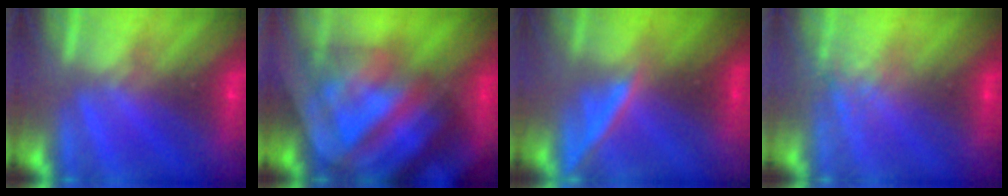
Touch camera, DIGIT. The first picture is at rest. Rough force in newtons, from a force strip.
{"total": 7.6}
{"total": 2.2}
{"total": 1.3}